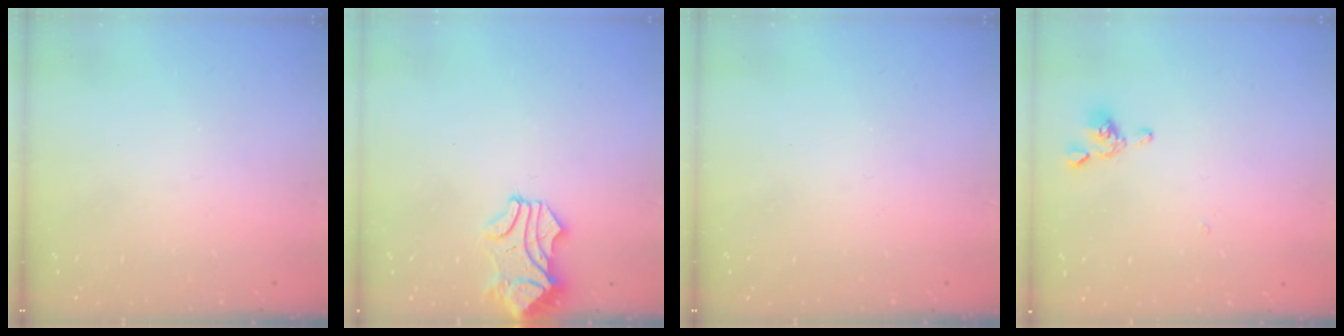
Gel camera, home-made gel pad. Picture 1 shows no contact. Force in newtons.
{"total": 0.9, "press": 0.7, "slide": 0.7}
{"total": 0.0}
{"total": 2.3, "press": 2.3, "slide": 0.5}